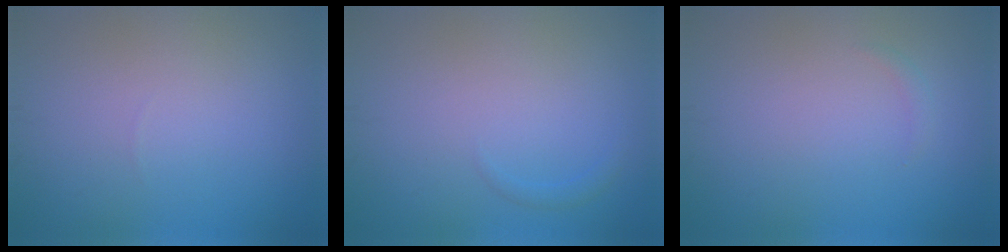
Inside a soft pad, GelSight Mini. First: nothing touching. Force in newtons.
{"total": 0.7, "press": 0.7, "slide": 0.1}
{"total": 0.6, "press": 0.6, "slide": 0.0}